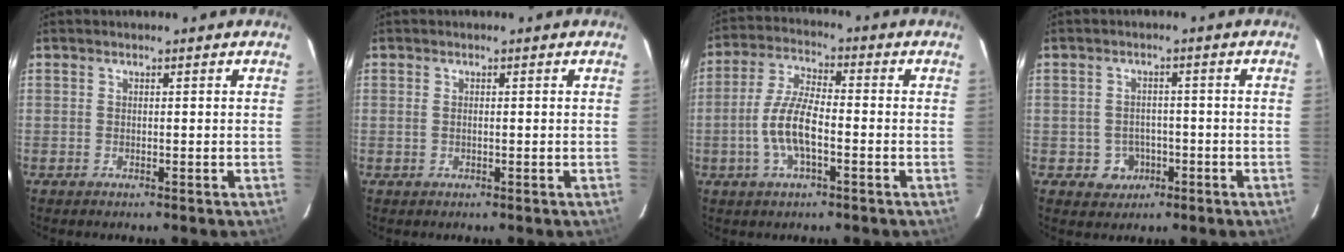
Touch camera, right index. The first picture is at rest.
{"total": 0.7, "force": [0.0, 0.4, 0.6], "torque": [-0.016, 0.001, -0.001]}
{"total": 8.9, "force": [-2.7, 3.0, 8.0], "torque": [-0.167, 0.003, -0.051]}
{"total": 4.4, "force": [-1.6, 4.1, 0.8], "torque": [-0.028, 0.013, -0.011]}